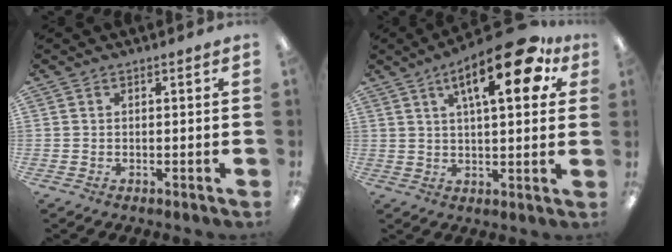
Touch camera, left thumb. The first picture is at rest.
{"total": 18.3, "force": [8.5, 6.5, 14.9], "torque": [-0.219, -0.024, 0.127]}